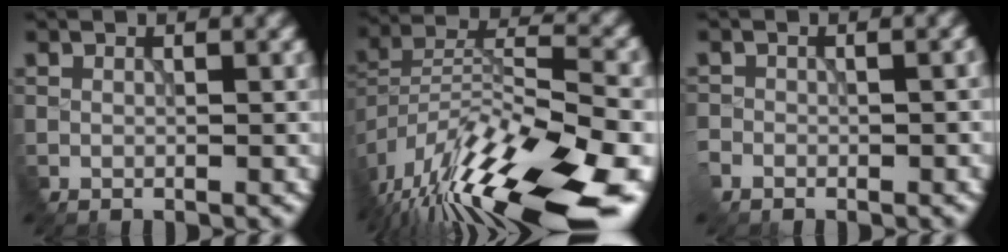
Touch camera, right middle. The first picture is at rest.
{"total": 15.9, "force": [-10.9, 3.8, 10.9], "torque": [-0.206, 0.002, -0.181]}
{"total": 1.6, "force": [-1.0, 0.9, 0.8], "torque": [-0.005, 0.002, -0.008]}